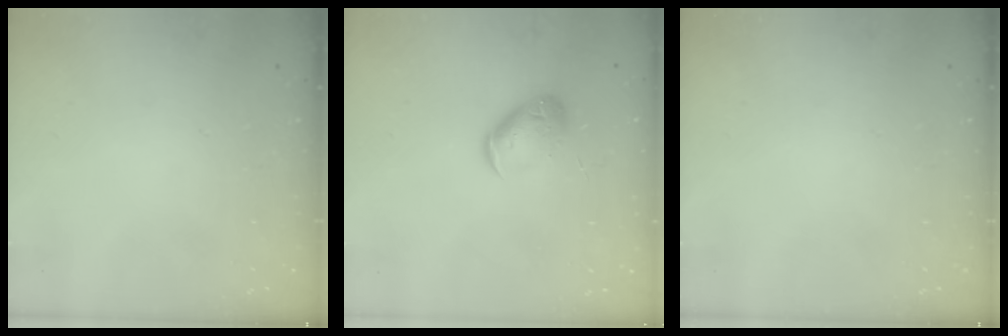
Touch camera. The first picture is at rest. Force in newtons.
{"total": 10.6, "press": 10.4, "slide": 1.8}
{"total": 0.0}